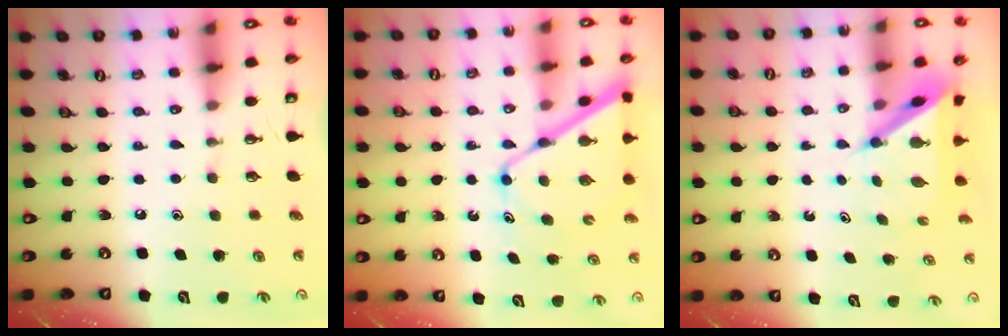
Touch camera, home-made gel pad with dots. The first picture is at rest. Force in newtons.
{"total": 12.5, "press": 12.4, "slide": 1.0}
{"total": 6.4, "press": 6.4, "slide": 0.3}